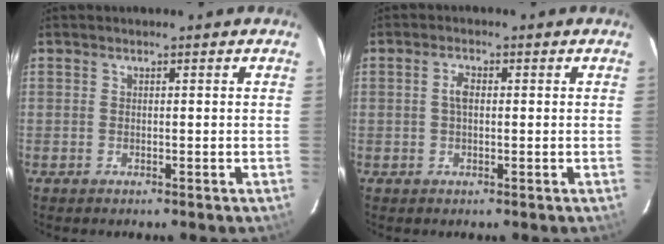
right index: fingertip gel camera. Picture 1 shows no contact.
{"total": 2.2, "force": [0.1, 1.2, 1.9], "torque": [-0.039, 0.006, 0.002]}